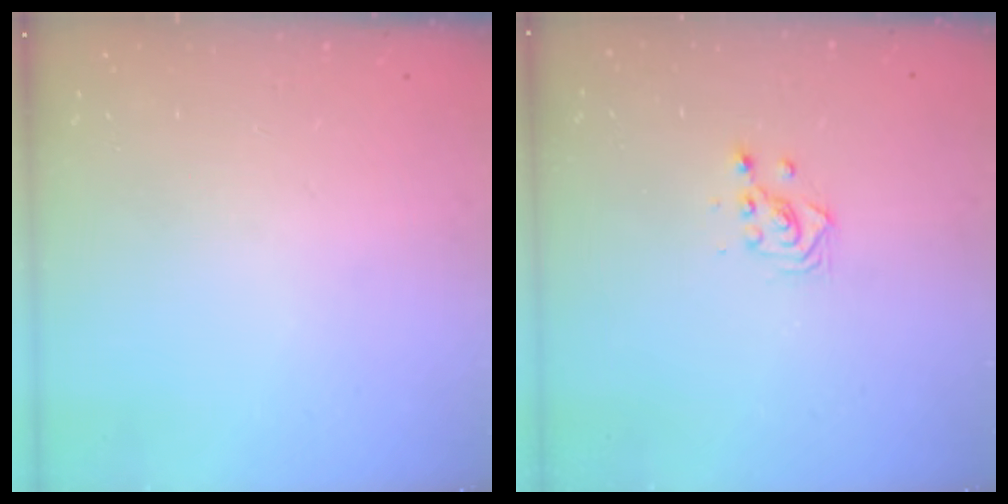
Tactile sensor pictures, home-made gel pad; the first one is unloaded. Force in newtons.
{"total": 2.9, "press": 2.9, "slide": 0.1}